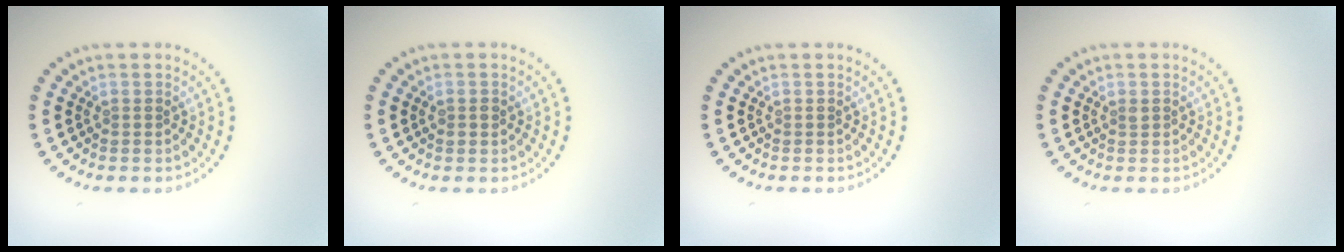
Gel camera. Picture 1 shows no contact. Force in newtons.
{"total": 1.0, "press": 1.0, "slide": 0.2}
{"total": 0.0}
{"total": 0.6, "press": 0.5, "slide": 0.3}